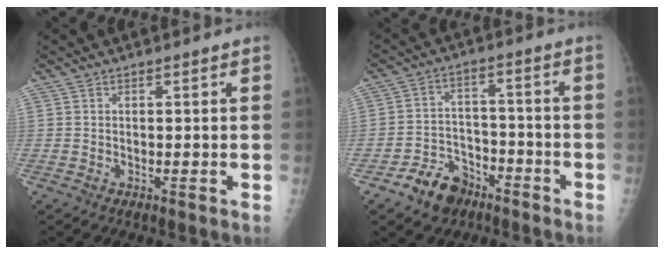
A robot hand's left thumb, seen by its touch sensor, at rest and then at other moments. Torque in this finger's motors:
{"motor_torque": [-0.18, 0.31, -0.05, -0.06, 0.00]}